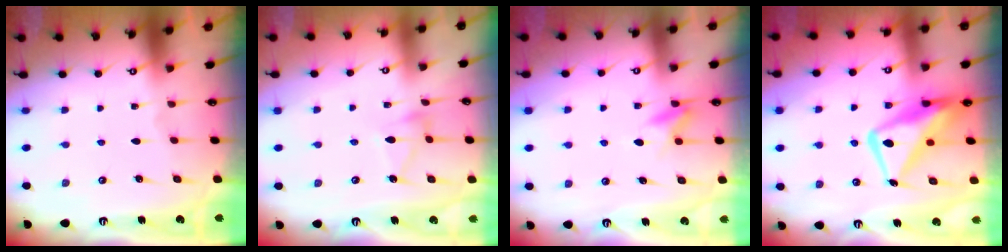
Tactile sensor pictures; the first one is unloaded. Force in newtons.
{"total": 5.9, "press": 5.9, "slide": 0.6}
{"total": 5.8, "press": 5.7, "slide": 0.7}
{"total": 15.2, "press": 15.1, "slide": 1.6}